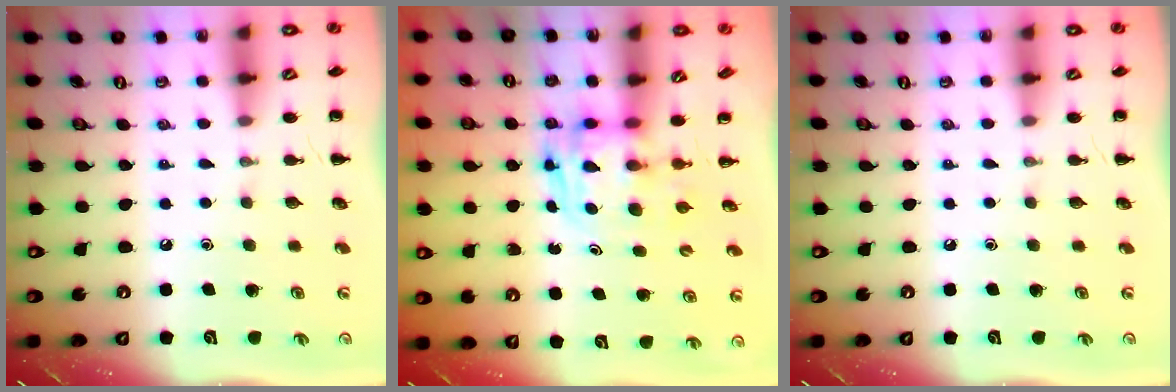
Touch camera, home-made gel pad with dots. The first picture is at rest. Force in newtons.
{"total": 2.7, "press": 2.7, "slide": 0.2}
{"total": 0.0}